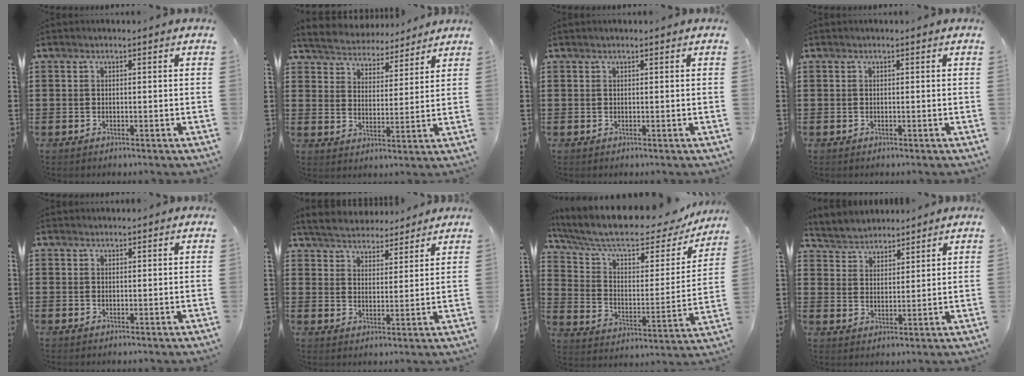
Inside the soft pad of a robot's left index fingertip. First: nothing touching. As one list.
[{"total": 4.6, "force": [4.5, 0.4, -0.4], "torque": [-0.020, -0.032, 0.076]}, {"total": 0.0}, {"total": 0.0}, {"total": 0.6, "force": [0.6, 0.2, 0.1], "torque": [-0.003, 0.000, 0.013]}, {"total": 4.7, "force": [4.6, 0.7, 0.1], "torque": [-0.025, -0.022, 0.081]}, {"total": 10.4, "force": [8.3, 2.7, 5.8], "torque": [-0.138, -0.047, 0.141]}, {"total": 3.9, "force": [3.6, 1.2, -0.6], "torque": [-0.010, -0.012, 0.065]}]